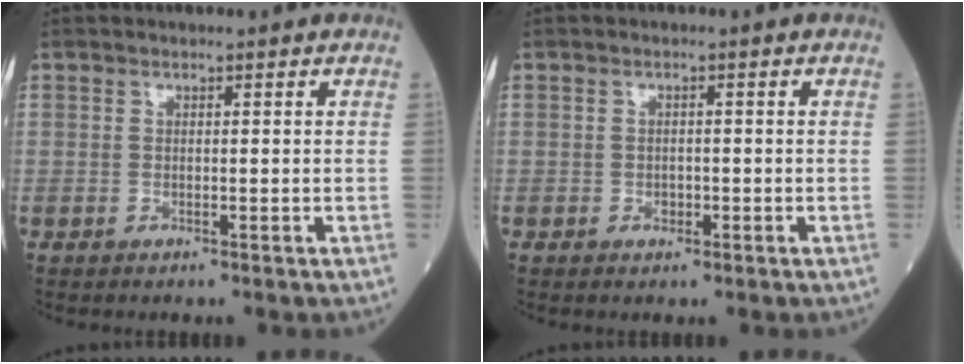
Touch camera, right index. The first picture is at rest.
{"total": 1.2, "force": [-0.4, 0.9, 0.7], "torque": [-0.011, 0.003, -0.002]}